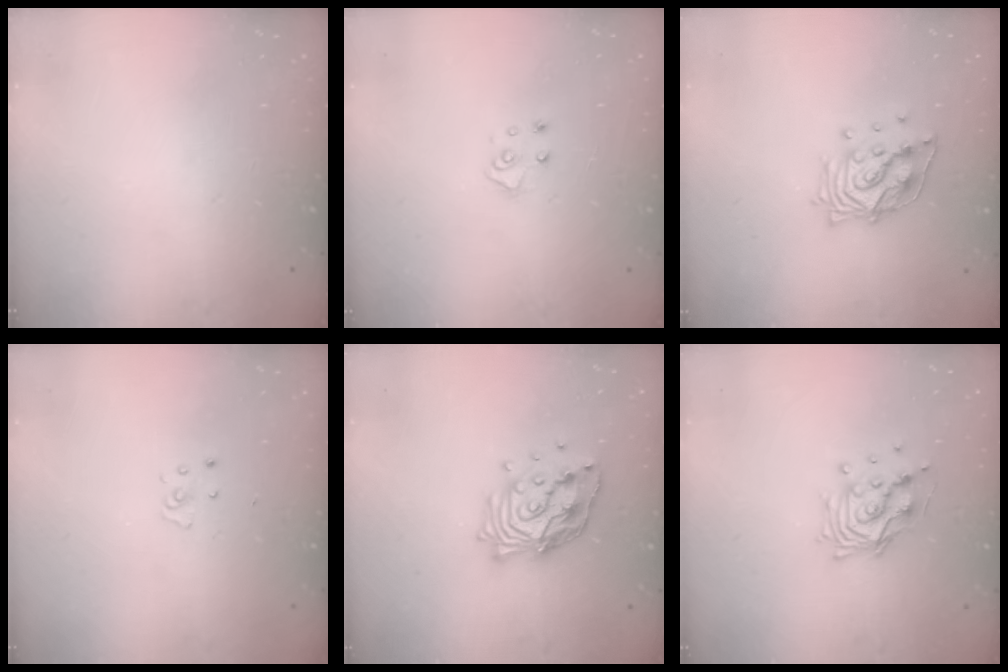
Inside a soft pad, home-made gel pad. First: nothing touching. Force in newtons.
{"total": 5.1, "press": 5.1, "slide": 0.5}
{"total": 14.1, "press": 14.0, "slide": 1.8}
{"total": 2.6, "press": 2.6, "slide": 0.2}
{"total": 14.9, "press": 14.8, "slide": 1.1}
{"total": 11.7, "press": 11.7, "slide": 0.9}